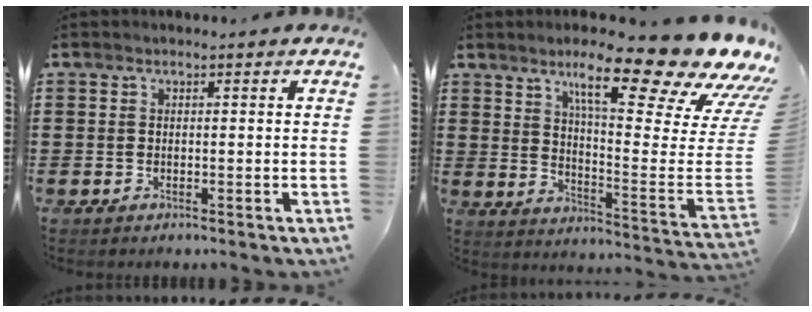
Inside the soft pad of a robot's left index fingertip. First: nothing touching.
{"total": 17.1, "force": [12.2, 2.2, 11.7], "torque": [-0.196, -0.083, 0.194]}